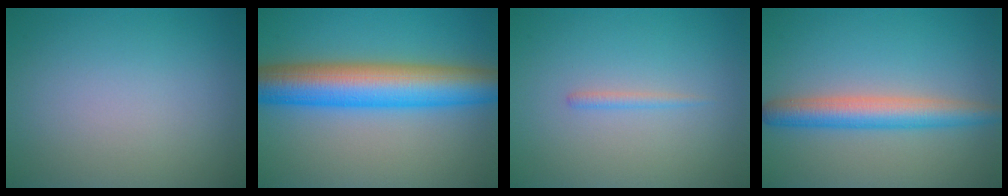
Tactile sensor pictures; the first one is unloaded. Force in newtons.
{"total": 9.7, "press": 9.7, "slide": 0.2}
{"total": 0.8, "press": 0.8, "slide": 0.1}
{"total": 4.3, "press": 4.3, "slide": 0.0}